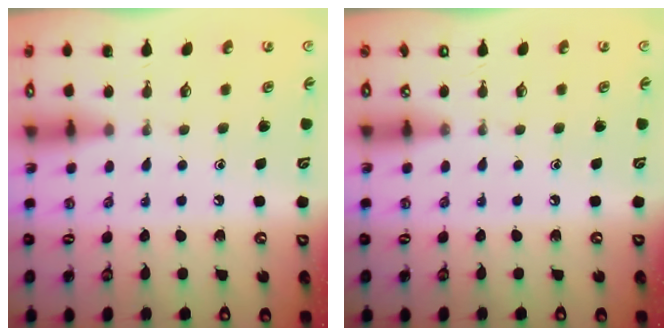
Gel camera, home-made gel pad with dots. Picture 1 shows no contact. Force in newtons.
{"total": 0.0}